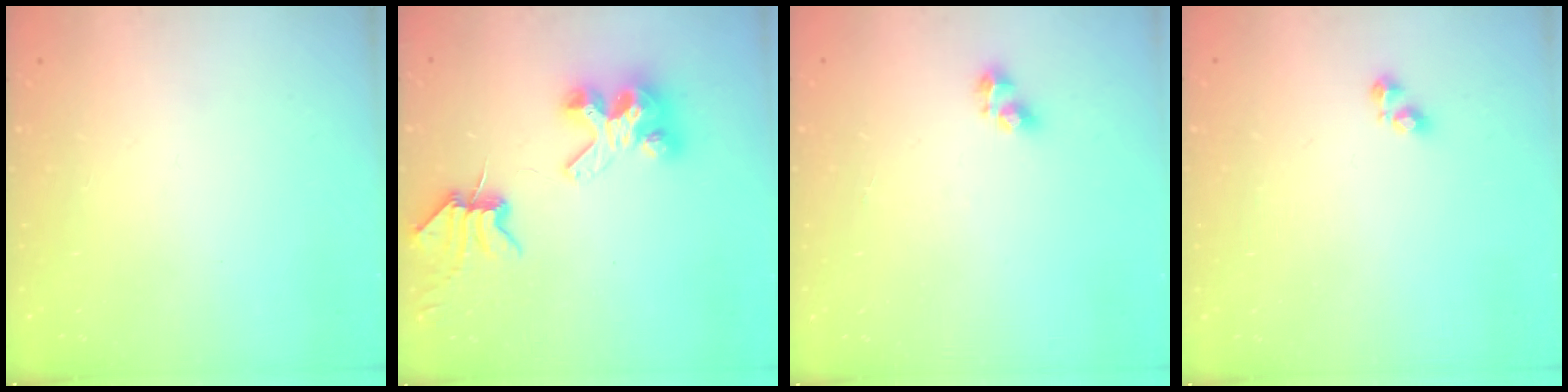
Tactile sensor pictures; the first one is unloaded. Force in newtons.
{"total": 6.7, "press": 6.7, "slide": 0.9}
{"total": 3.7, "press": 3.7, "slide": 0.3}
{"total": 3.2, "press": 3.1, "slide": 0.4}